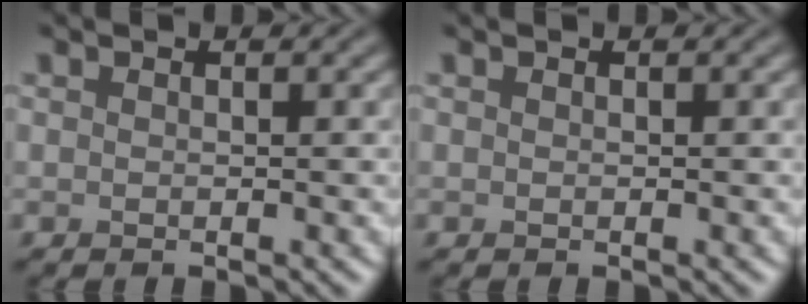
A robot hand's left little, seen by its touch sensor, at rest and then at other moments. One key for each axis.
{"total": 0.0}